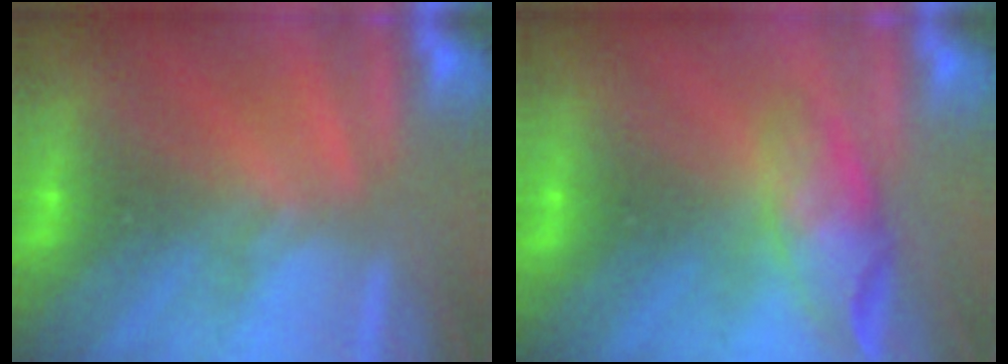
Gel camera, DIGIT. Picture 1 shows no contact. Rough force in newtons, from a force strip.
{"total": 4.8}